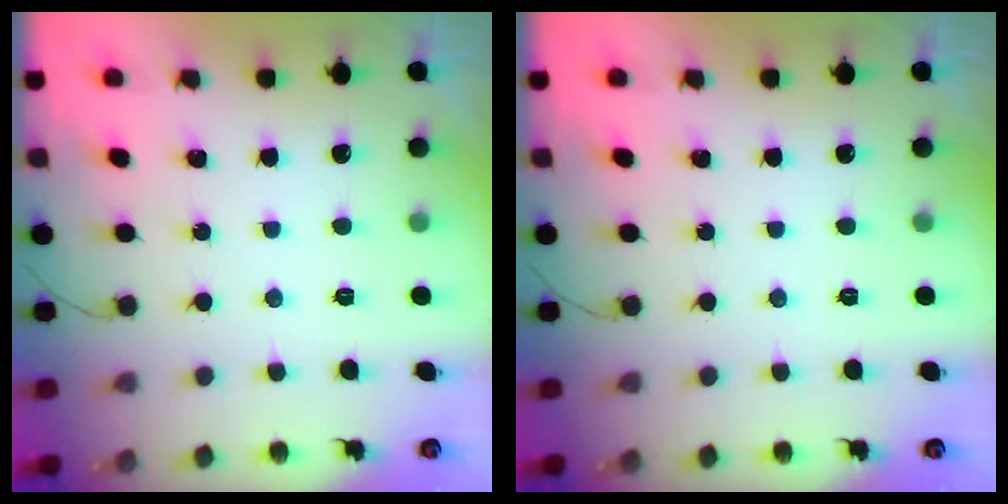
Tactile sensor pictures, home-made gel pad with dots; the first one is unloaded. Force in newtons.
{"total": 0.0}